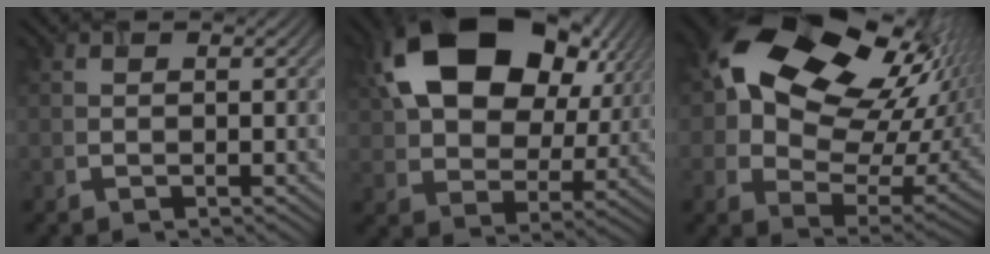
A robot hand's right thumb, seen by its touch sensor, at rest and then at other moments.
{"total": 19.0, "force": [7.4, 12.2, 12.6], "torque": [-0.247, 0.025, 0.130]}
{"total": 19.3, "force": [7.0, 12.7, 12.6], "torque": [-0.216, 0.004, 0.138]}